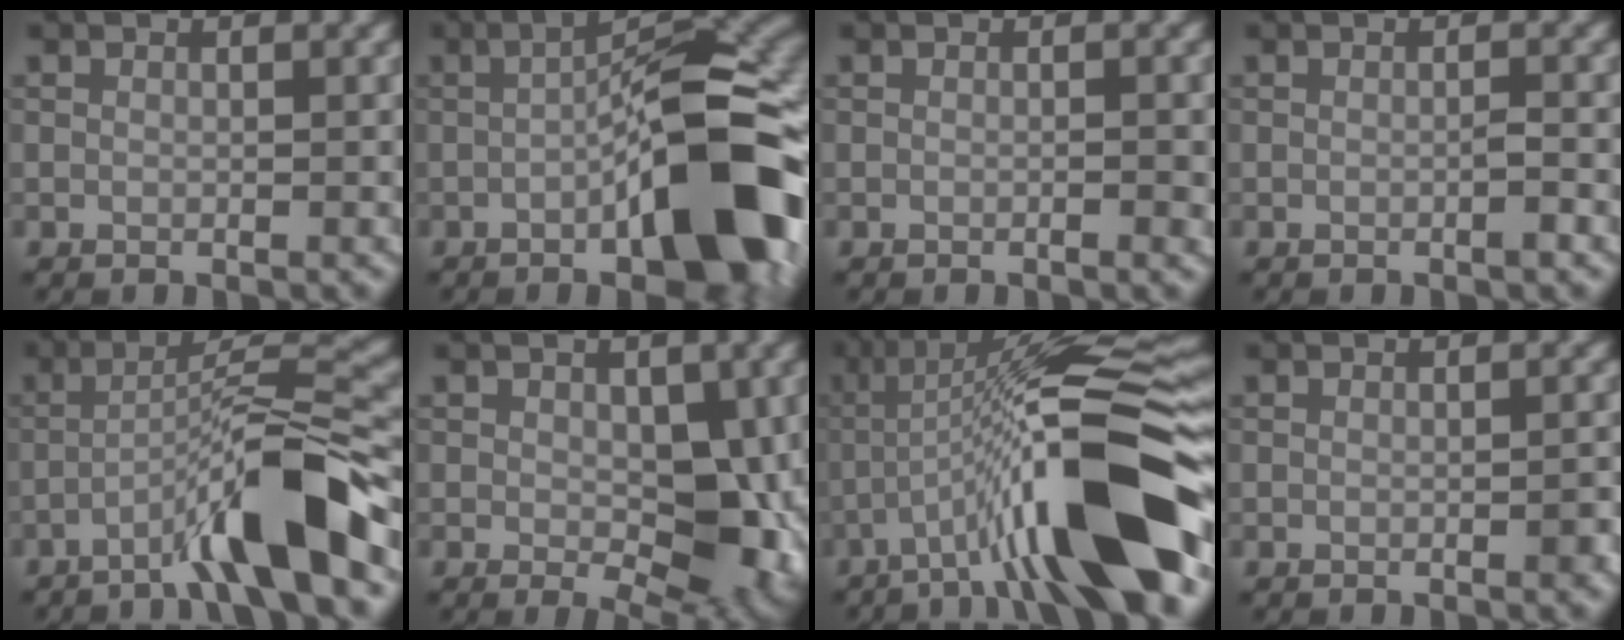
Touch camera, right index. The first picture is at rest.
{"total": 13.2, "force": [-4.1, 4.1, 11.9], "torque": [-0.159, 0.012, -0.067]}
{"total": 1.0, "force": [-0.3, 0.1, 0.9], "torque": [-0.012, 0.002, -0.006]}
{"total": 0.9, "force": [-0.4, 0.0, 0.8], "torque": [-0.012, 0.003, -0.008]}
{"total": 8.9, "force": [-4.8, 0.7, 7.4], "torque": [-0.121, 0.026, -0.088]}
{"total": 7.3, "force": [-0.1, 4.2, 6.0], "torque": [-0.087, -0.014, 0.006]}
{"total": 14.3, "force": [-5.4, 2.6, 13.0], "torque": [-0.206, 0.018, -0.084]}
{"total": 1.0, "force": [-0.4, 0.2, 0.8], "torque": [-0.011, 0.003, -0.005]}